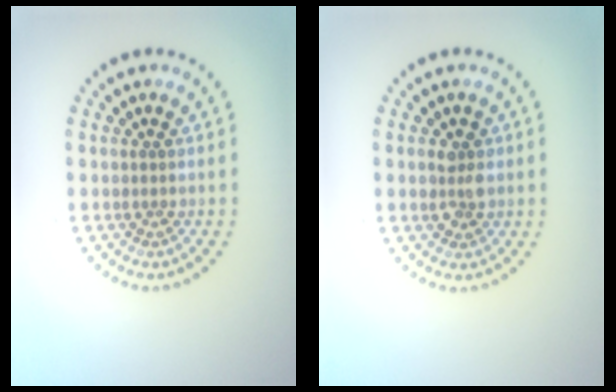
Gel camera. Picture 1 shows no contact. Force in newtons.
{"total": 1.7, "press": 1.7, "slide": 0.3}